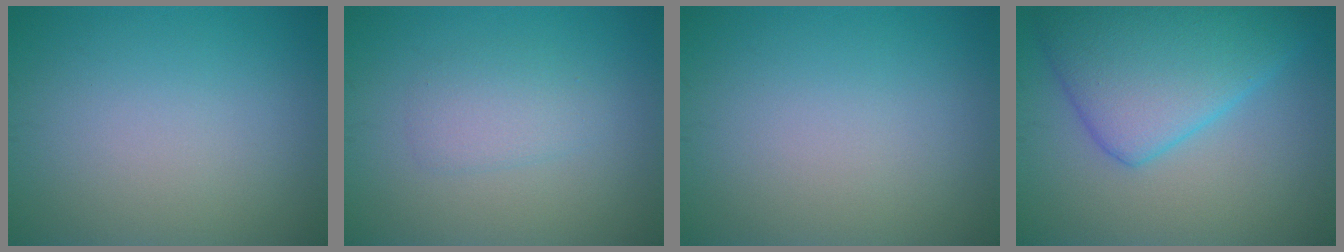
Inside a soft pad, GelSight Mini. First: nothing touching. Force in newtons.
{"total": 1.9, "press": 1.9, "slide": 0.1}
{"total": 0.0}
{"total": 8.0, "press": 8.0, "slide": 0.2}